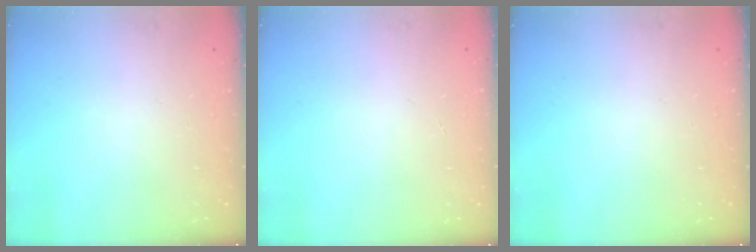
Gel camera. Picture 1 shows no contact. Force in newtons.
{"total": 0.0}
{"total": 0.0}